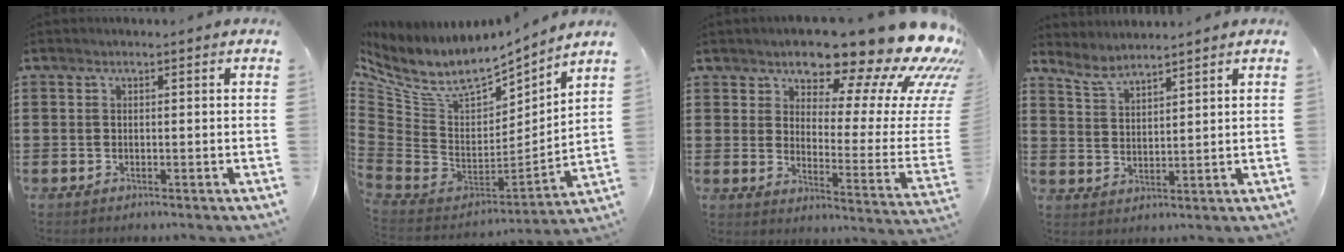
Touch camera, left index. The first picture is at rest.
{"total": 8.7, "force": [5.9, 3.8, 5.1], "torque": [-0.133, -0.048, 0.104]}
{"total": 16.1, "force": [13.0, 4.1, 8.4], "torque": [-0.141, -0.102, 0.214]}
{"total": 3.9, "force": [3.8, 0.4, 1.0], "torque": [-0.032, -0.013, 0.069]}